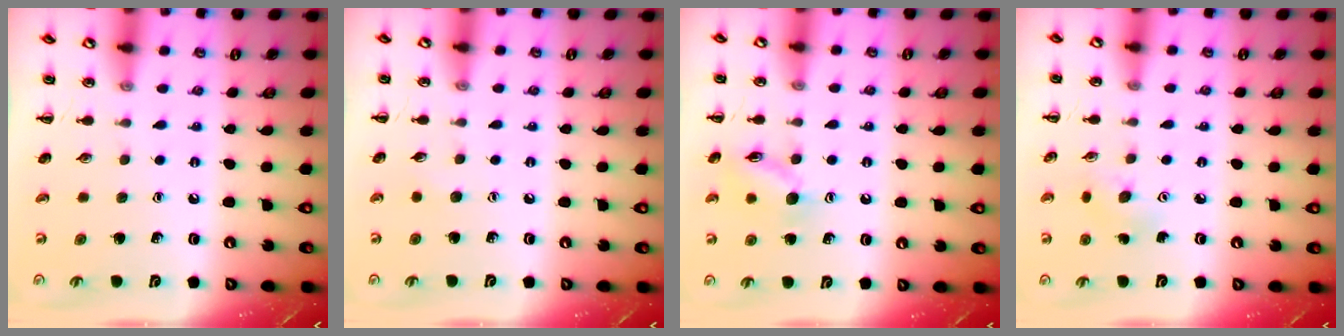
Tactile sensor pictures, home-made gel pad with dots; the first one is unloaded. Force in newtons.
{"total": 3.2, "press": 3.0, "slide": 0.8}
{"total": 10.3, "press": 10.3, "slide": 0.6}
{"total": 4.4, "press": 4.2, "slide": 1.2}